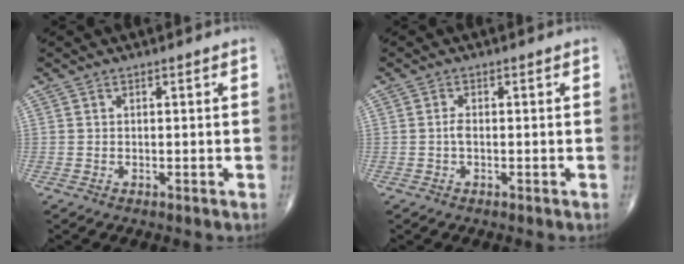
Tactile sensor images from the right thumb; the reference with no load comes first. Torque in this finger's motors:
{"motor_torque": [0.30, 0.12, 0.34, 0.02, -0.05]}